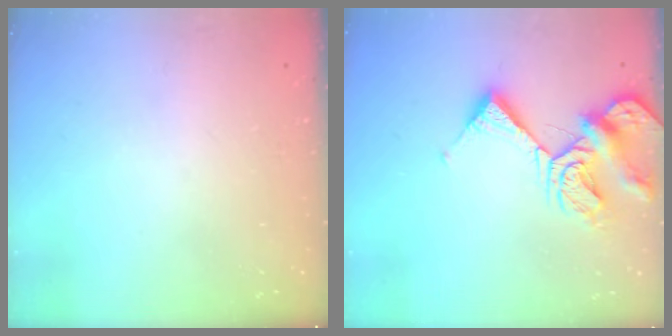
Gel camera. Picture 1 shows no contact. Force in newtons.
{"total": 11.0, "press": 10.9, "slide": 1.3}